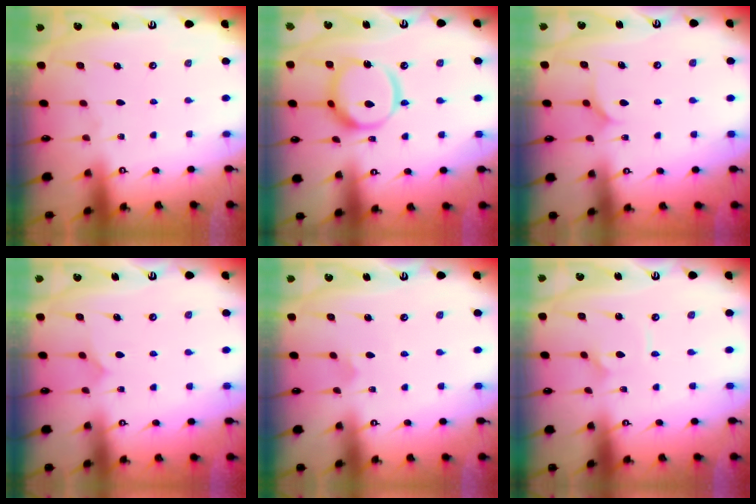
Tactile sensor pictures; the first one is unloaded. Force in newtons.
{"total": 14.5, "press": 14.4, "slide": 1.7}
{"total": 6.7, "press": 6.7, "slide": 0.4}
{"total": 3.3, "press": 3.3, "slide": 0.4}
{"total": 3.0, "press": 3.0, "slide": 0.2}
{"total": 2.1, "press": 2.1, "slide": 0.1}